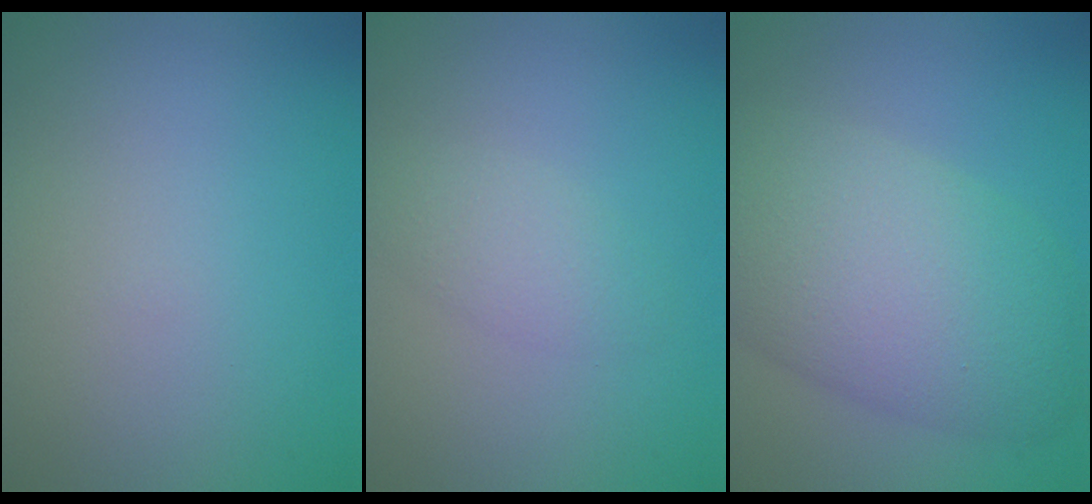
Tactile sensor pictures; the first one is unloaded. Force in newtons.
{"total": 1.7, "press": 1.7, "slide": 0.1}
{"total": 9.6, "press": 9.6, "slide": 0.7}